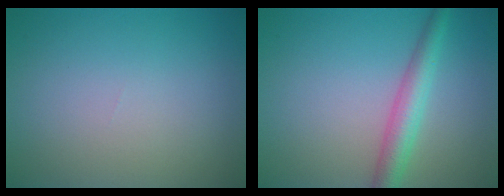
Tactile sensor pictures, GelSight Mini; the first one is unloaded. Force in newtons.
{"total": 3.5, "press": 3.5, "slide": 0.0}